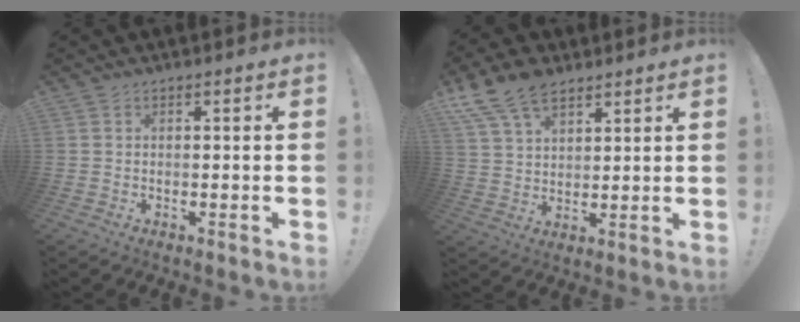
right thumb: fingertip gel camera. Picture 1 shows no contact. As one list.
[{"total": 12.2, "force": [8.3, 6.8, 5.8], "torque": [-0.103, -0.038, 0.159]}]